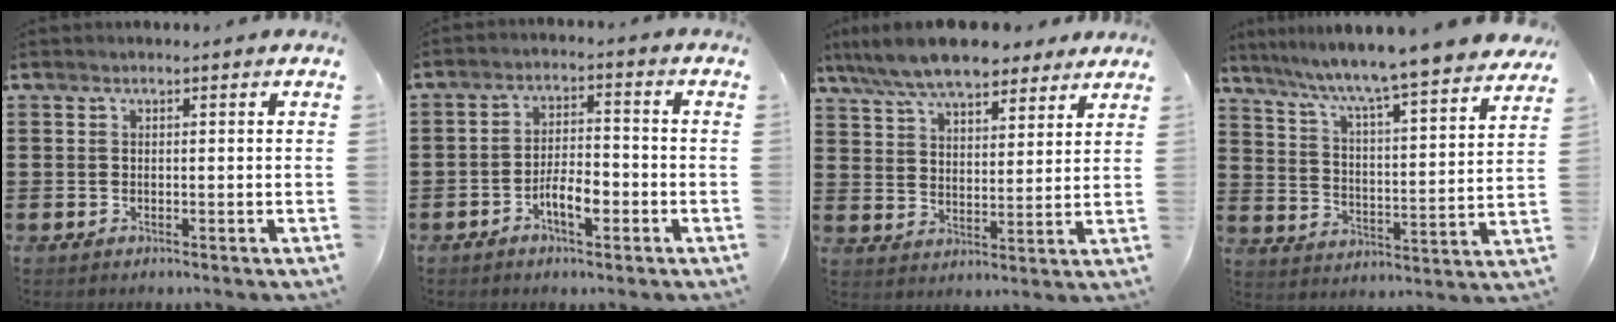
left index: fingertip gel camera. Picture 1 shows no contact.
{"total": 5.3, "force": [-2.4, 2.0, 4.3], "torque": [-0.086, 0.004, -0.047]}
{"total": 9.1, "force": [8.0, 2.3, 3.6], "torque": [-0.100, -0.017, 0.150]}
{"total": 6.8, "force": [6.1, -1.0, 2.7], "torque": [-0.081, -0.056, 0.095]}